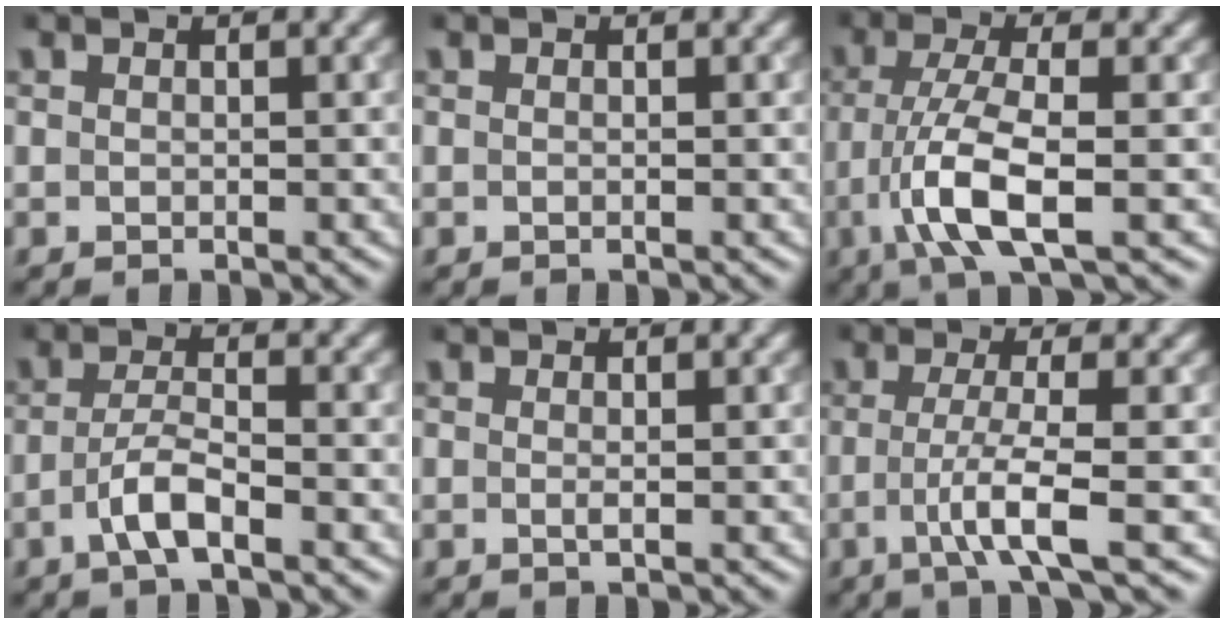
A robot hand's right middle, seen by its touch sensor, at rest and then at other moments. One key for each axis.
{"total": 0.0}
{"total": 6.1, "fx": -2.0, "fy": 1.6, "fz": 5.5, "tx": -0.111, "ty": -0.001, "tz": -0.042}
{"total": 3.1, "fx": -1.6, "fy": 0.7, "fz": 2.6, "tx": -0.053, "ty": 0.007, "tz": -0.038}
{"total": 0.6, "fx": 0.0, "fy": 0.0, "fz": 0.6, "tx": -0.013, "ty": -0.001, "tz": -0.001}
{"total": 4.3, "fx": -1.1, "fy": 0.7, "fz": 4.1, "tx": -0.072, "ty": -0.005, "tz": -0.028}